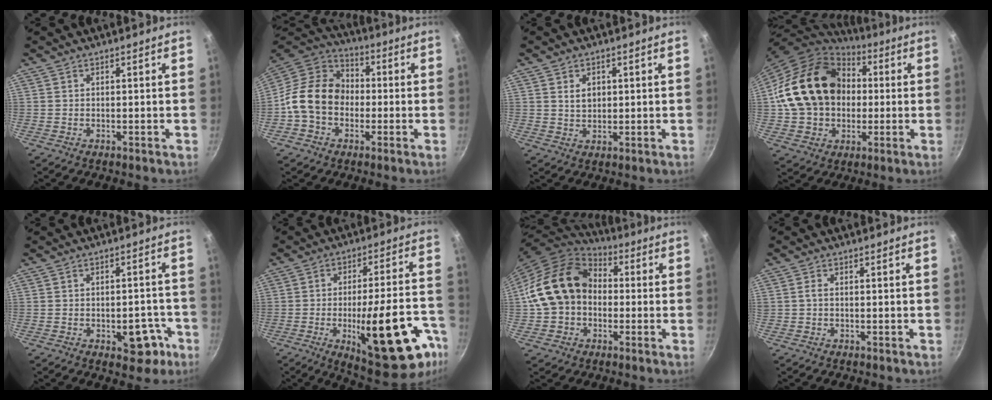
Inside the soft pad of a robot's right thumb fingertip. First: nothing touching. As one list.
[{"total": 15.0, "force": [-2.0, 12.0, 8.9], "torque": [-0.119, 0.038, -0.057]}, {"total": 3.4, "force": [1.0, 2.5, 2.1], "torque": [-0.024, -0.003, 0.019]}, {"total": 22.0, "force": [2.0, 17.5, 13.2], "torque": [-0.215, 0.039, 0.038]}, {"total": 7.5, "force": [-3.2, 4.4, 5.1], "torque": [-0.029, 0.025, -0.033]}, {"total": 24.0, "force": [-9.8, 8.1, 20.4], "torque": [-0.235, 0.032, -0.125]}, {"total": 17.5, "force": [-0.1, 13.8, 10.7], "torque": [-0.168, 0.047, -0.009]}, {"total": 1.0, "force": [-0.1, 0.6, 0.8], "torque": [-0.018, 0.003, -0.001]}]